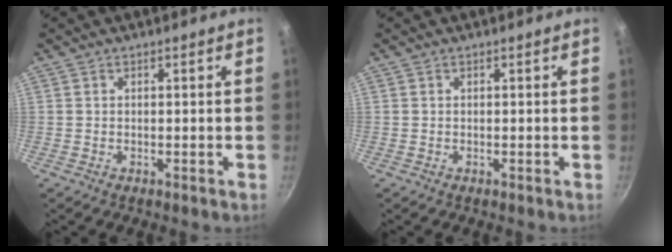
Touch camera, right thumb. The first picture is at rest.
{"total": 0.0}